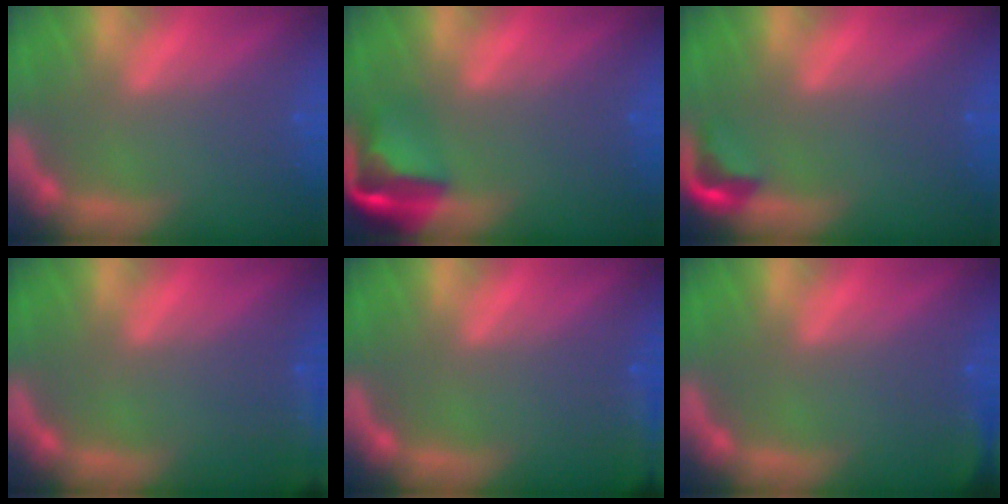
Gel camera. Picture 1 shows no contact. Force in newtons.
{"total": 5.5}
{"total": 2.4}
{"total": 9.5}
{"total": 8.0}
{"total": 3.5}